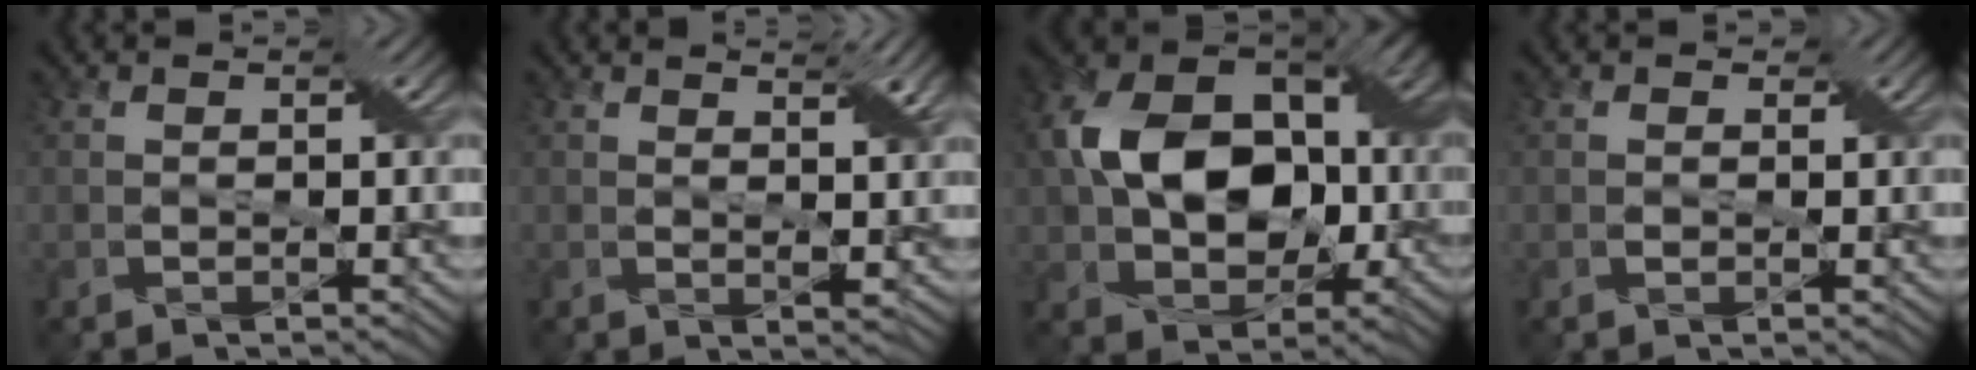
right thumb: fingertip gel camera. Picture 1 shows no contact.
{"total": 3.3, "force": [1.8, 0.8, 2.6], "torque": [-0.050, -0.001, 0.033]}
{"total": 15.0, "force": [0.6, 10.7, 10.4], "torque": [-0.193, 0.024, 0.005]}
{"total": 0.8, "force": [0.1, 0.8, 0.2], "torque": [-0.008, -0.002, -0.001]}